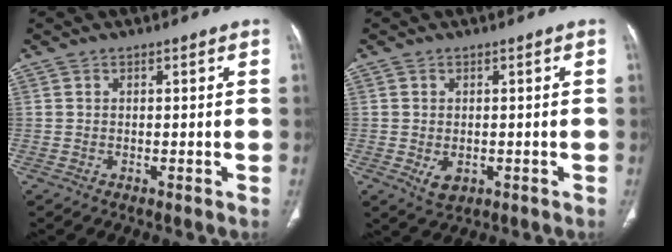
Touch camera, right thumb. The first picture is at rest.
{"total": 3.3, "force": [-0.8, 2.3, 2.2], "torque": [-0.032, 0.000, -0.002]}